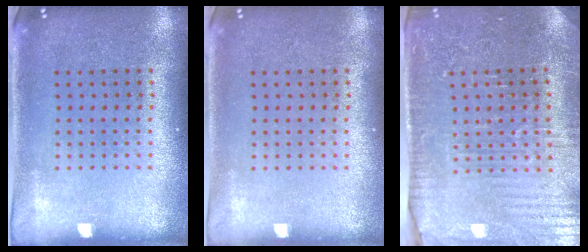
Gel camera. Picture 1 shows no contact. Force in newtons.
{"total": 0.0}
{"total": 3.5, "press": 3.5, "slide": 0.3}